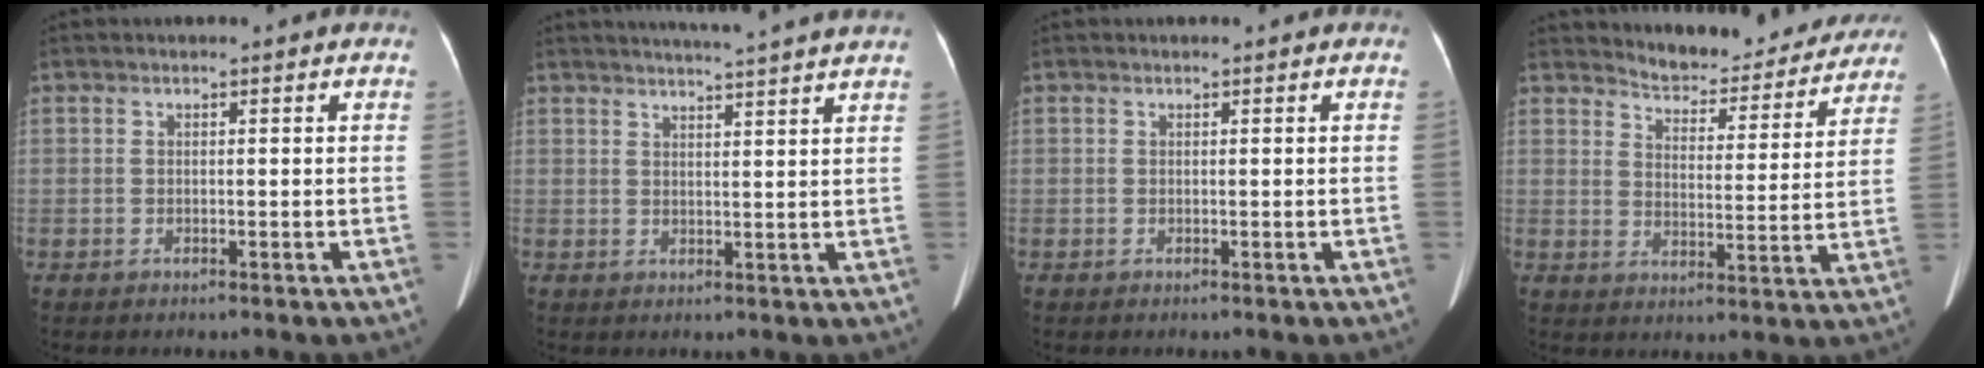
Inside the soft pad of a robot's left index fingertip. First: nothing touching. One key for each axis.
{"total": 11.9, "fx": 10.9, "fy": -1.3, "fz": 4.5, "tx": -0.071, "ty": -0.006, "tz": 0.129}
{"total": 0.6, "fx": 0.6, "fy": 0.1, "fz": 0.2, "tx": -0.007, "ty": 0.010, "tz": 0.009}
{"total": 14.0, "fx": 13.4, "fy": 3.2, "fz": 2.4, "tx": -0.018, "ty": -0.017, "tz": 0.165}